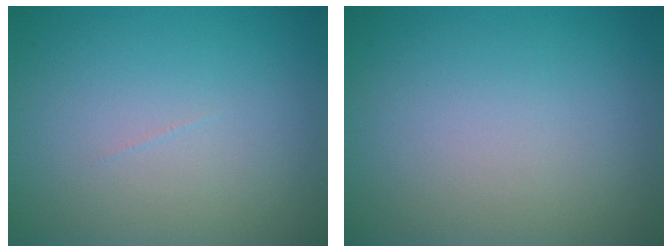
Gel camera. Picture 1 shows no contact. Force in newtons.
{"total": 0.0}